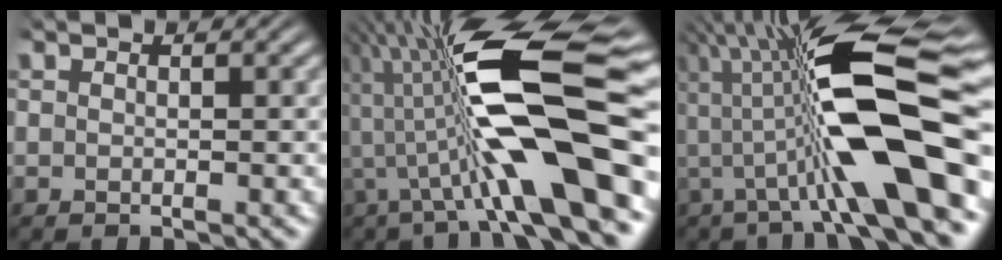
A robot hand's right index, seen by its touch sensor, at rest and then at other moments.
{"total": 13.9, "force": [1.0, 4.7, 13.1], "torque": [-0.231, 0.010, 0.014]}
{"total": 13.0, "force": [2.0, 4.4, 12.1], "torque": [-0.206, 0.016, 0.026]}